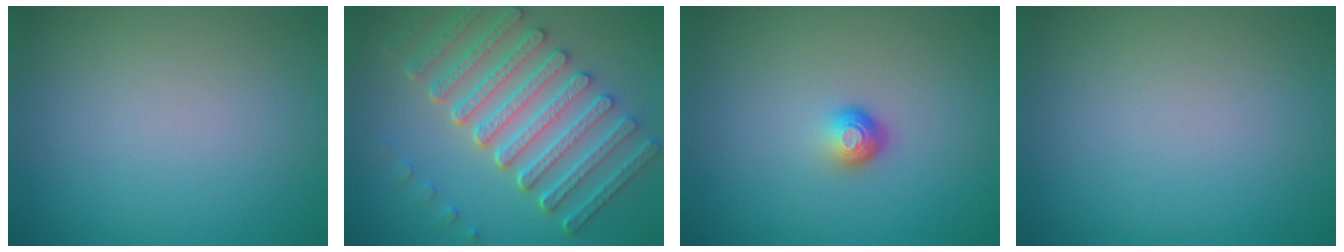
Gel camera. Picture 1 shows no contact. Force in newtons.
{"total": 7.9, "press": 6.4, "slide": 4.5}
{"total": 1.7, "press": 1.1, "slide": 1.3}
{"total": 0.0}